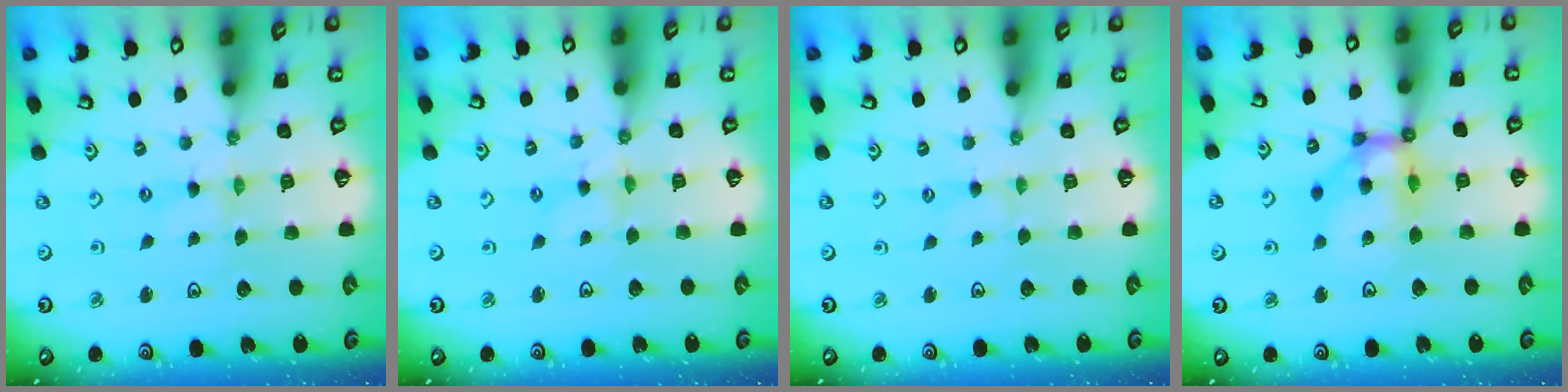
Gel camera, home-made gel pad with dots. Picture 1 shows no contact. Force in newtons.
{"total": 2.6, "press": 2.6, "slide": 0.4}
{"total": 0.7, "press": 0.7, "slide": 0.2}
{"total": 12.6, "press": 12.5, "slide": 1.8}